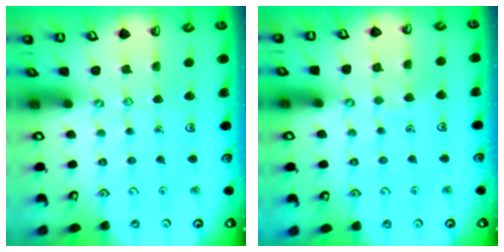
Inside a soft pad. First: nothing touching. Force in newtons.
{"total": 2.7, "press": 2.7, "slide": 0.2}